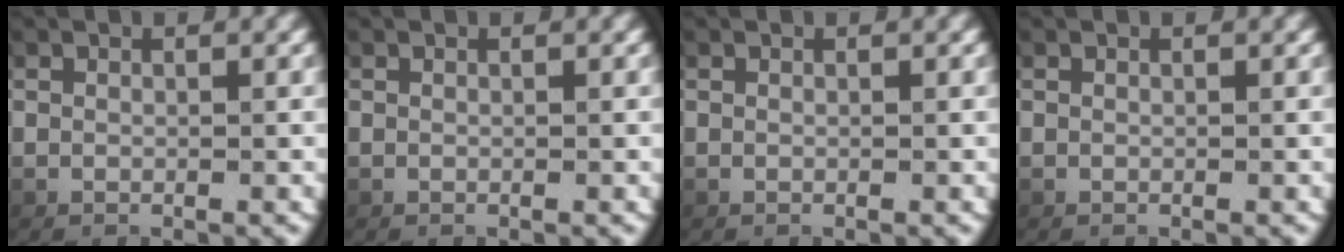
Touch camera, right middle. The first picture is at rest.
{"total": 0.0}
{"total": 0.0}
{"total": 0.0}